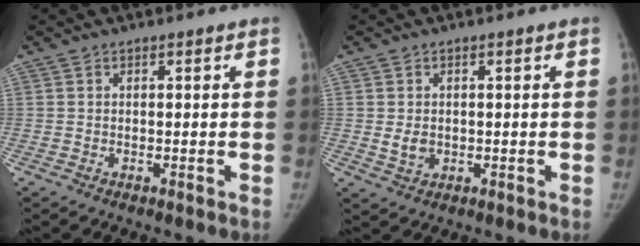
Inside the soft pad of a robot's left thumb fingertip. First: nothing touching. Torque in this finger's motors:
{"motor_torque": [-0.11, 0.12, 0.26, 0.03, 0.00]}